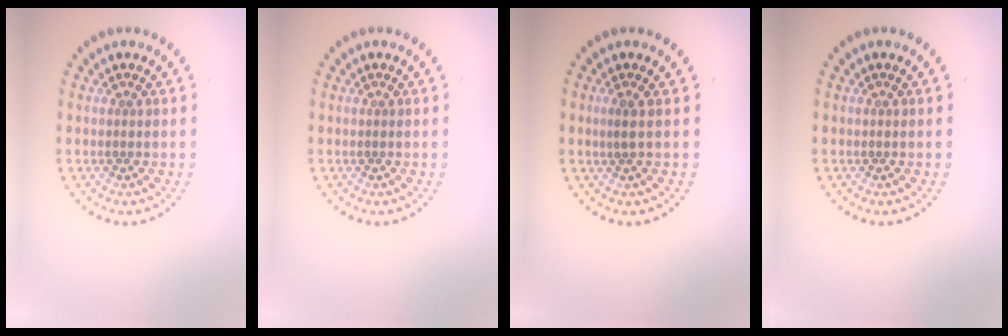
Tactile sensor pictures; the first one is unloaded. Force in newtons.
{"total": 0.0}
{"total": 1.0, "press": 0.8, "slide": 0.5}
{"total": 0.0}